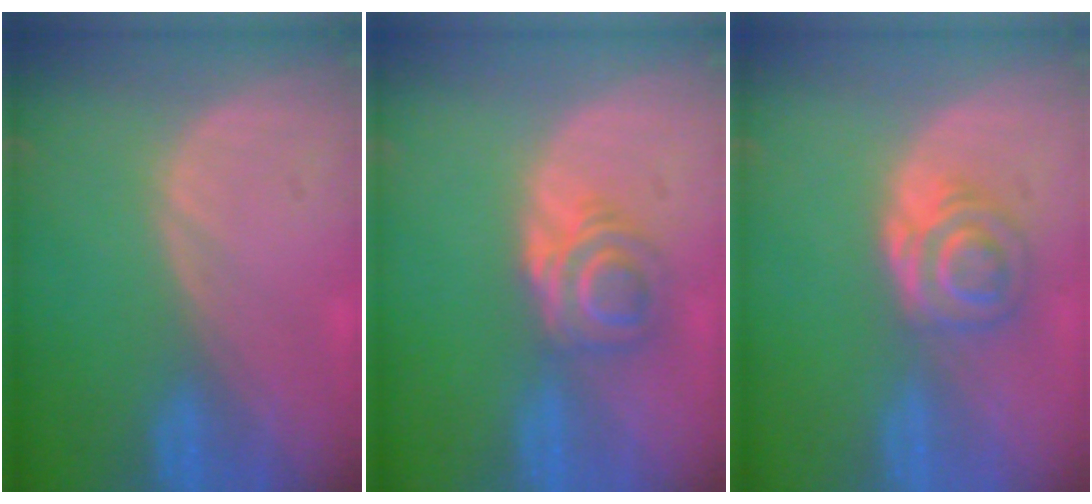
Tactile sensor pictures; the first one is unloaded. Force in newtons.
{"total": 6.0, "press": 5.0, "slide": 3.3}
{"total": 5.5, "press": 4.9, "slide": 2.6}